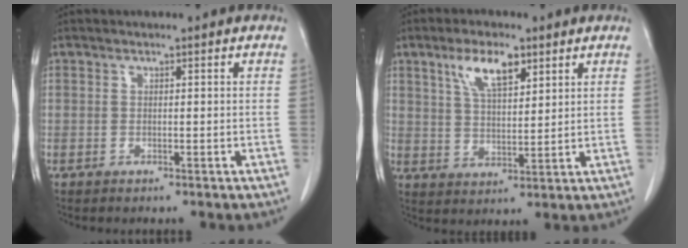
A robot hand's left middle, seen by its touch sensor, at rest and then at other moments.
{"total": 7.4, "force": [4.1, 2.6, 5.5], "torque": [-0.108, 0.008, 0.077]}